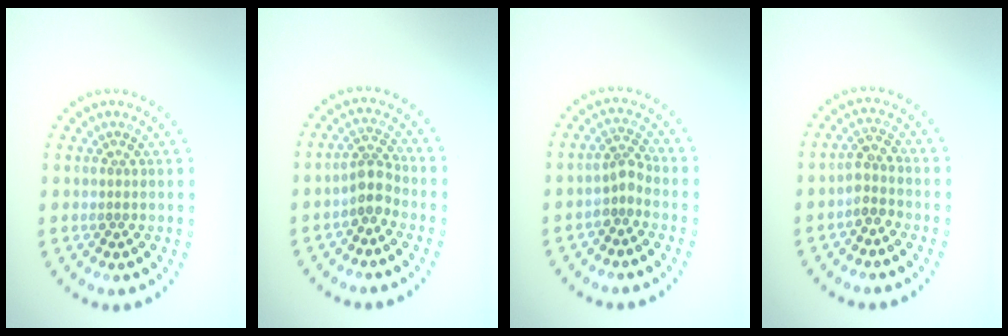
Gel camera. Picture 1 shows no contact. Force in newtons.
{"total": 2.5, "press": 2.0, "slide": 1.5}
{"total": 1.9, "press": 1.4, "slide": 1.3}
{"total": 2.0, "press": 1.7, "slide": 1.1}